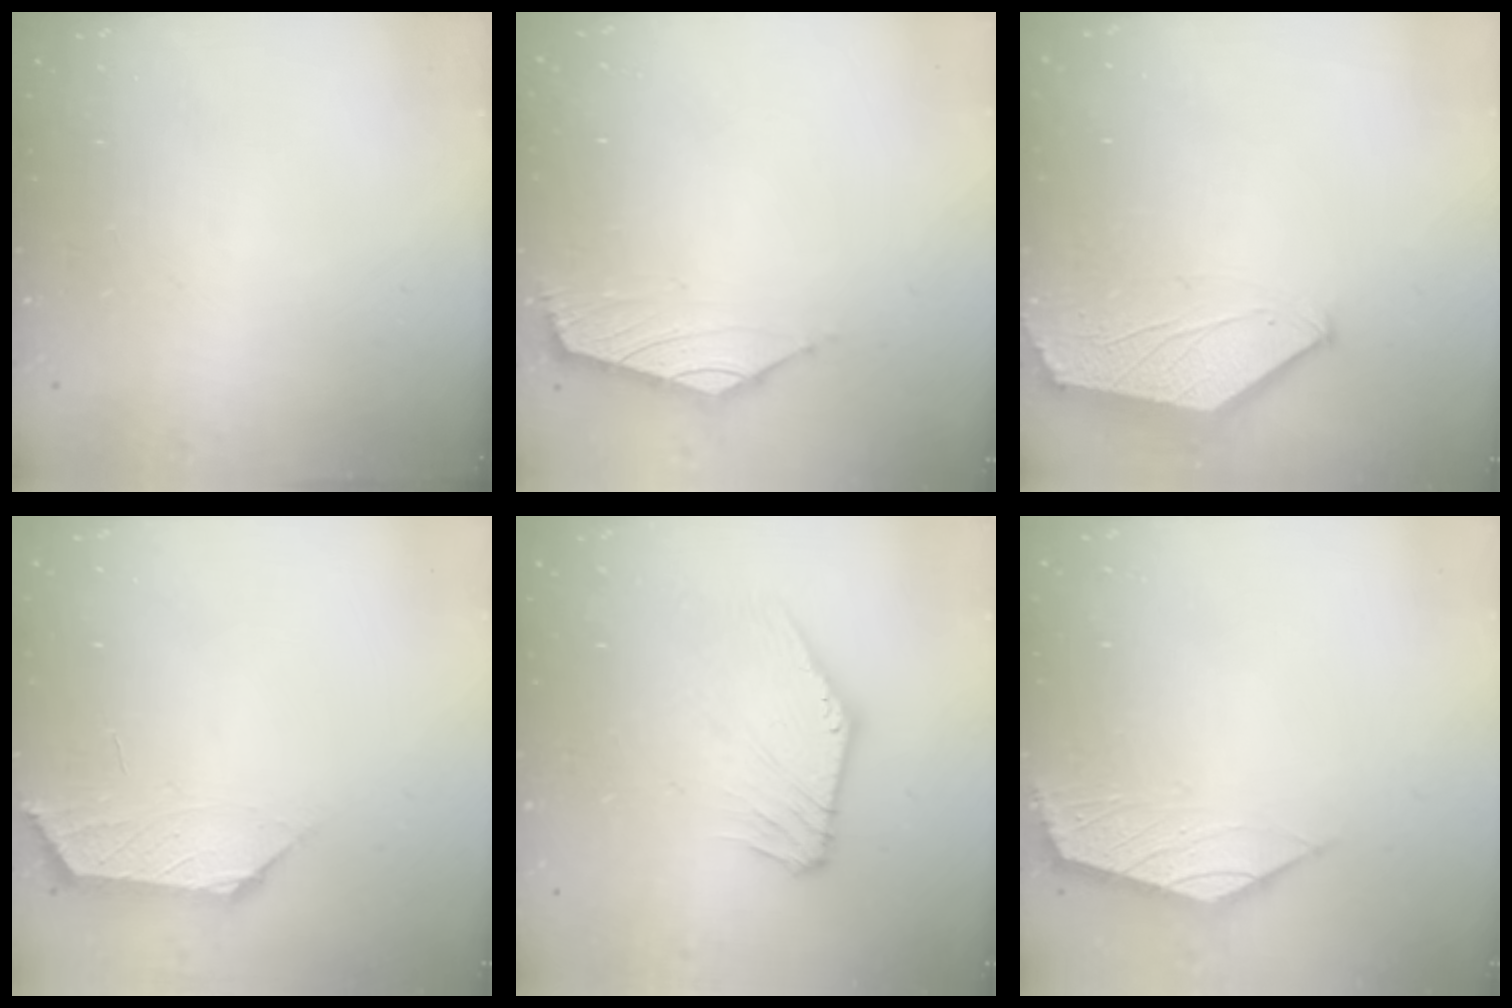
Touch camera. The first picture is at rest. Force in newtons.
{"total": 1.6, "press": 1.5, "slide": 0.7}
{"total": 1.6, "press": 1.6, "slide": 0.3}
{"total": 1.3, "press": 1.2, "slide": 0.4}
{"total": 3.6, "press": 3.5, "slide": 0.2}
{"total": 2.1, "press": 2.0, "slide": 0.7}